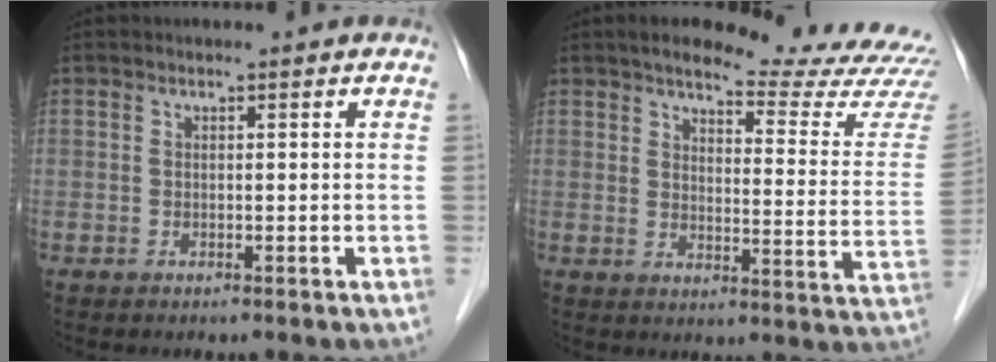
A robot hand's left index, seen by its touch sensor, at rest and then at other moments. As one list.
[{"total": 18.8, "force": [17.5, 1.3, 6.6], "torque": [-0.078, -0.082, 0.199]}]